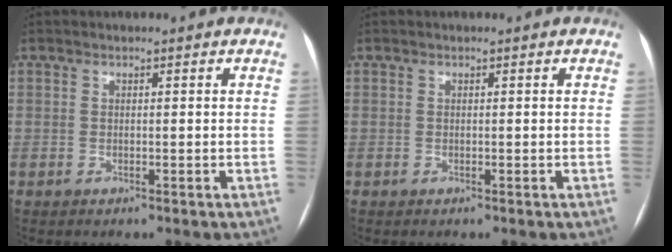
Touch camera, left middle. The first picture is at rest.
{"total": 0.0}